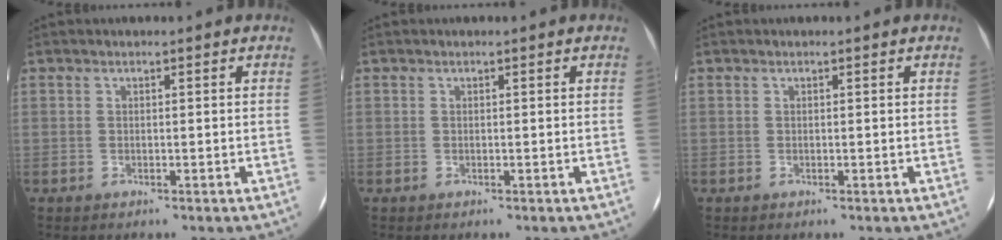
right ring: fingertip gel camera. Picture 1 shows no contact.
{"total": 0.0}
{"total": 0.0}